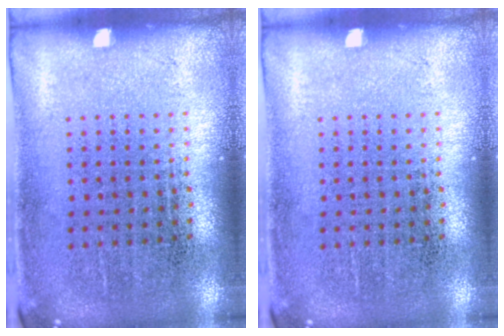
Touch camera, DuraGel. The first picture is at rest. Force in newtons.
{"total": 0.0}